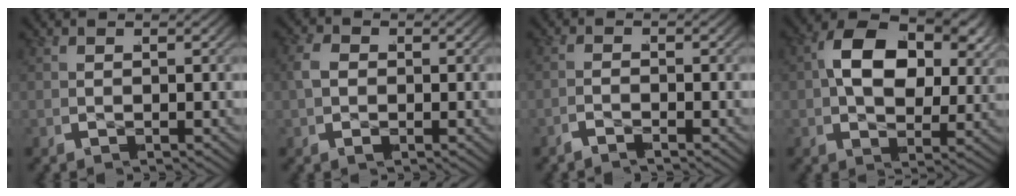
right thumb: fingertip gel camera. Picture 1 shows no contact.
{"total": 2.8, "force": [0.1, 2.2, 1.7], "torque": [-0.042, -0.005, 0.004]}
{"total": 1.4, "force": [-1.2, -0.5, -0.3], "torque": [0.008, 0.007, -0.035]}
{"total": 12.7, "force": [2.3, 7.8, 9.7], "torque": [-0.186, -0.013, 0.044]}